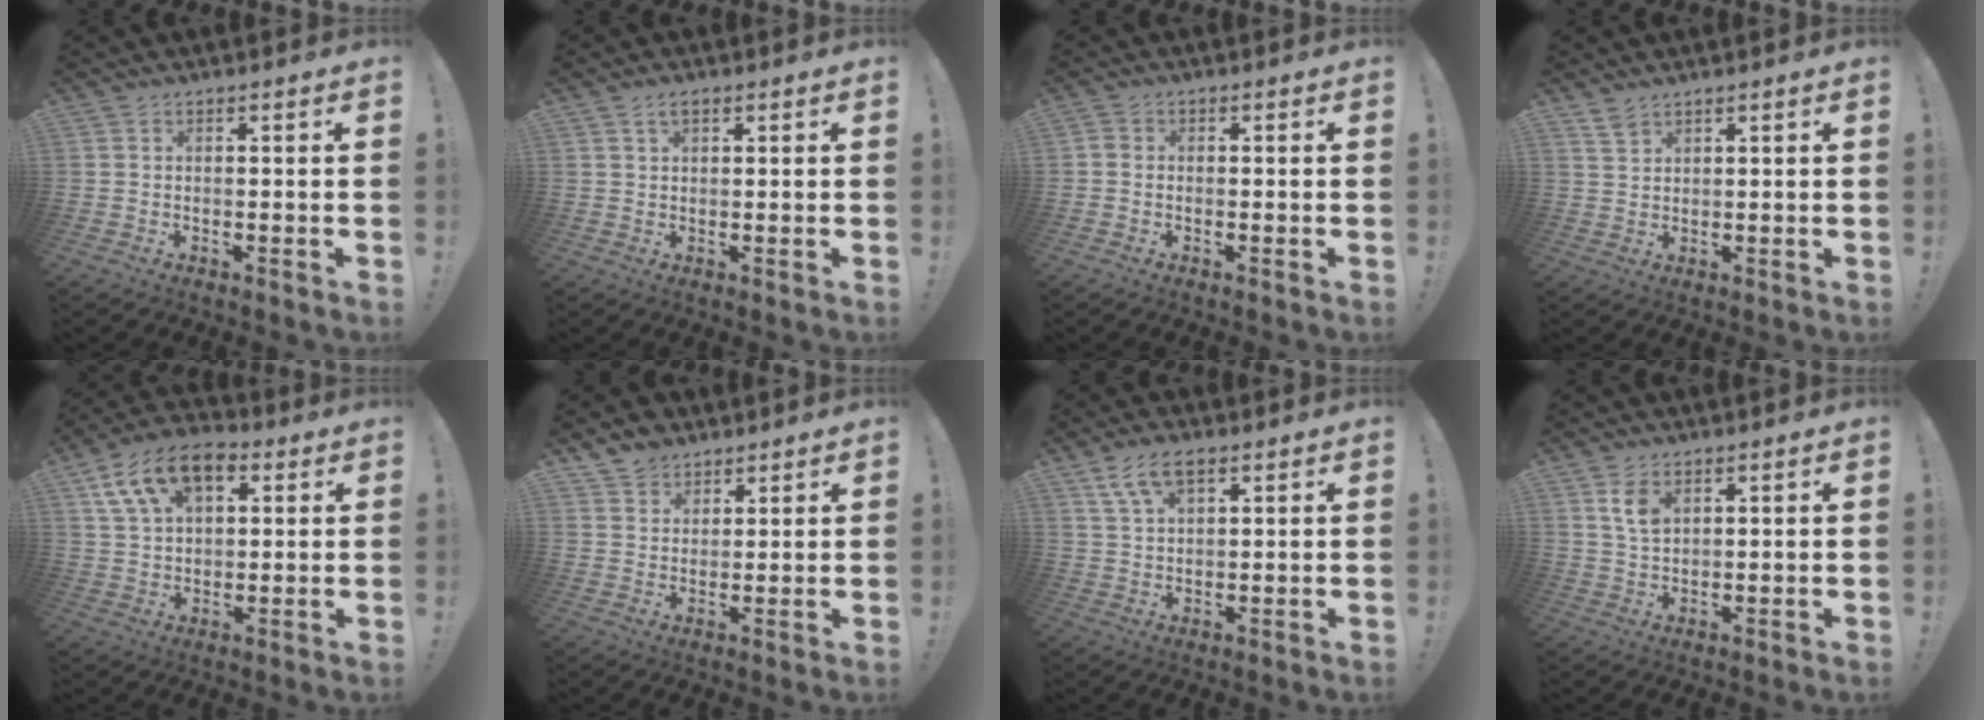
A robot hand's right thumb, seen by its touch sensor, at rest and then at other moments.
{"total": 2.5, "force": [1.4, 1.4, 1.6], "torque": [-0.031, 0.003, 0.025]}
{"total": 1.2, "force": [-0.6, 0.9, 0.5], "torque": [-0.013, 0.008, -0.009]}
{"total": 3.4, "force": [2.7, 1.8, 1.0], "torque": [-0.006, -0.020, 0.050]}
{"total": 14.8, "force": [6.6, 9.2, 9.4], "torque": [-0.164, -0.015, 0.128]}
{"total": 5.8, "force": [4.6, 3.5, 0.4], "torque": [-0.012, -0.031, 0.090]}
{"total": 8.0, "force": [4.2, 4.0, 5.5], "torque": [-0.102, -0.001, 0.081]}
{"total": 5.7, "force": [2.7, 3.5, 3.6], "torque": [-0.057, -0.010, 0.049]}